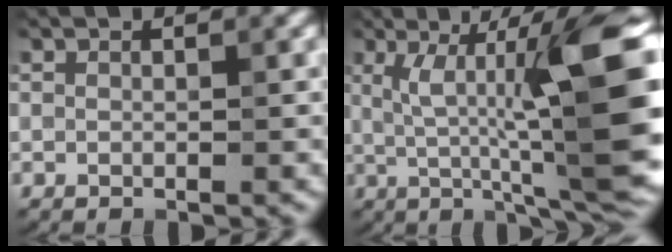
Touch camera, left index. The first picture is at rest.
{"total": 12.7, "force": [1.4, 2.9, 12.2], "torque": [-0.176, 0.005, 0.028]}